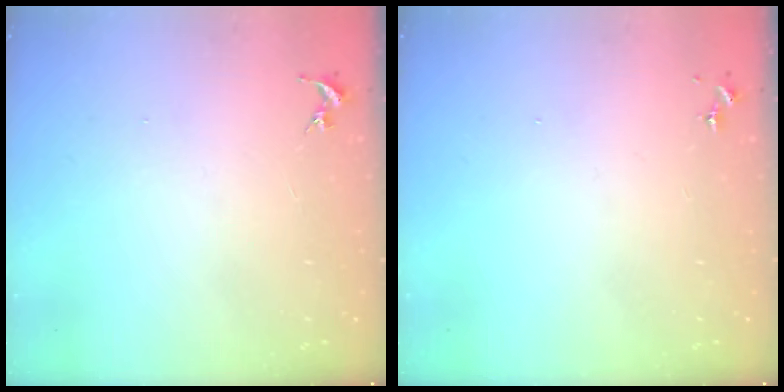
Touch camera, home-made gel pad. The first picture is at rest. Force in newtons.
{"total": 0.0}